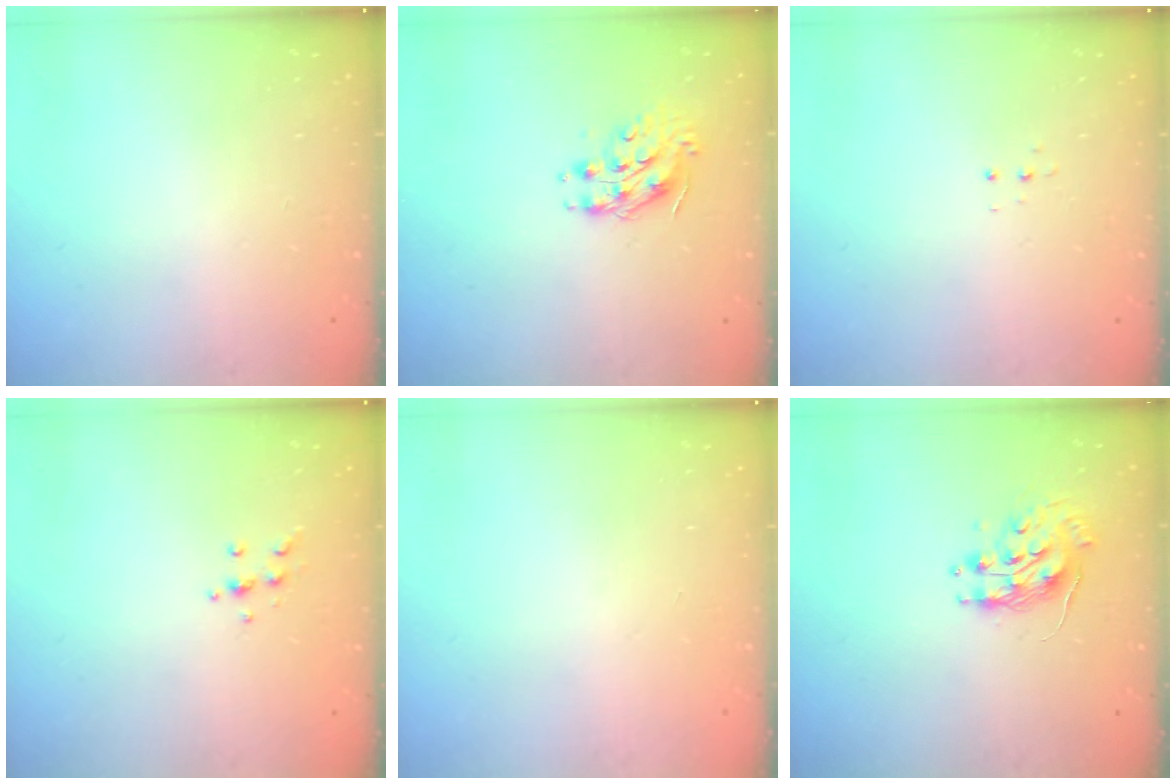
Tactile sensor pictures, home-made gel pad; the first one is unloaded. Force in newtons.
{"total": 8.9, "press": 8.9, "slide": 0.7}
{"total": 3.3, "press": 3.2, "slide": 0.6}
{"total": 4.8, "press": 4.7, "slide": 0.8}
{"total": 0.0}
{"total": 9.7, "press": 9.7, "slide": 0.8}